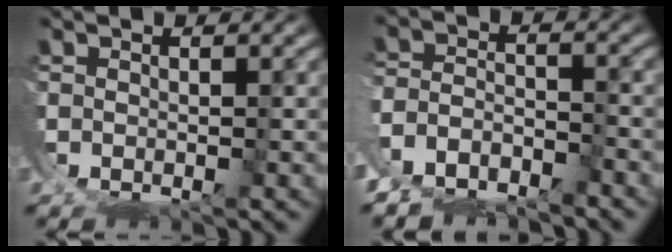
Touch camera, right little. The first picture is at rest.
{"total": 6.9, "force": [-4.1, 4.8, 2.6], "torque": [-0.050, -0.023, -0.071]}